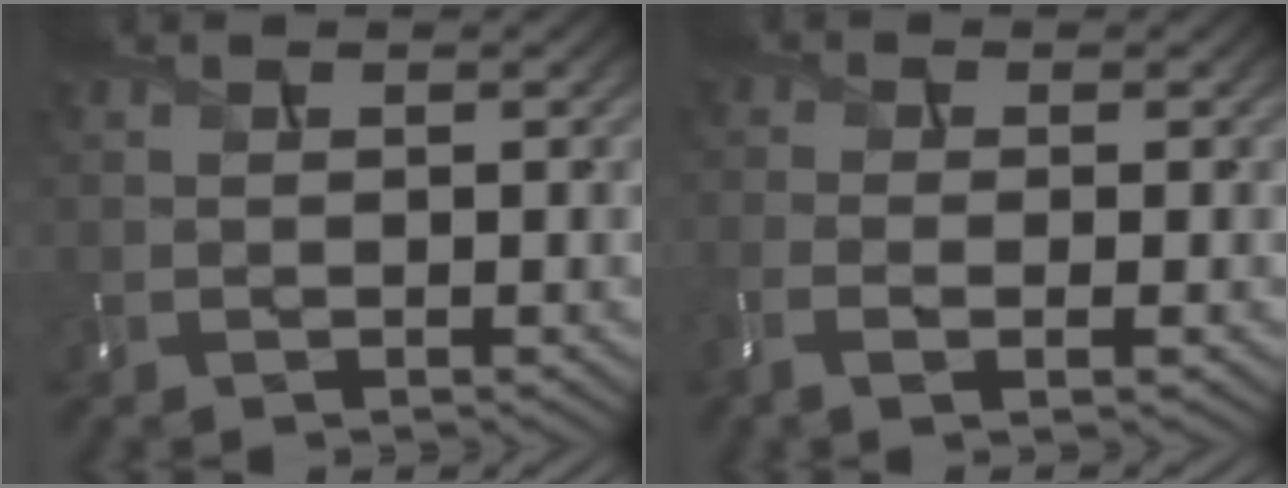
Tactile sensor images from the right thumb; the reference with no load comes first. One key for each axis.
{"total": 3.8, "fx": -1.9, "fy": 1.3, "fz": 3.1, "tx": -0.077, "ty": -0.011, "tz": -0.043}